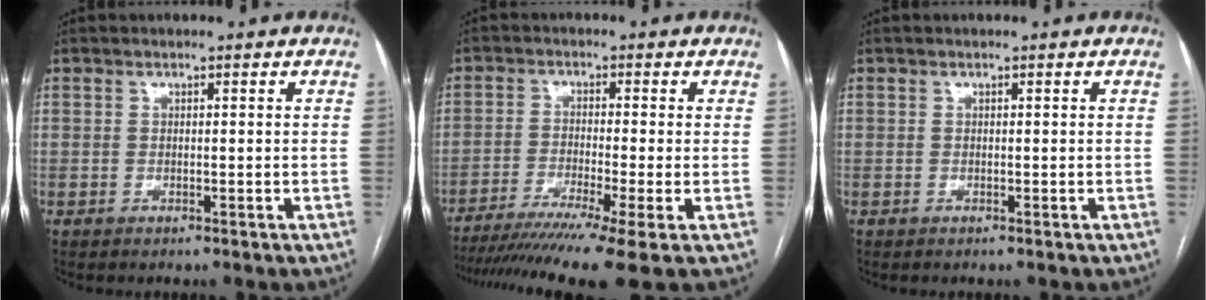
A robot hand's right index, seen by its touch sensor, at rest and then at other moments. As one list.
[{"total": 13.1, "force": [-9.6, -1.3, 8.8], "torque": [-0.134, -0.033, -0.152]}, {"total": 0.0}]